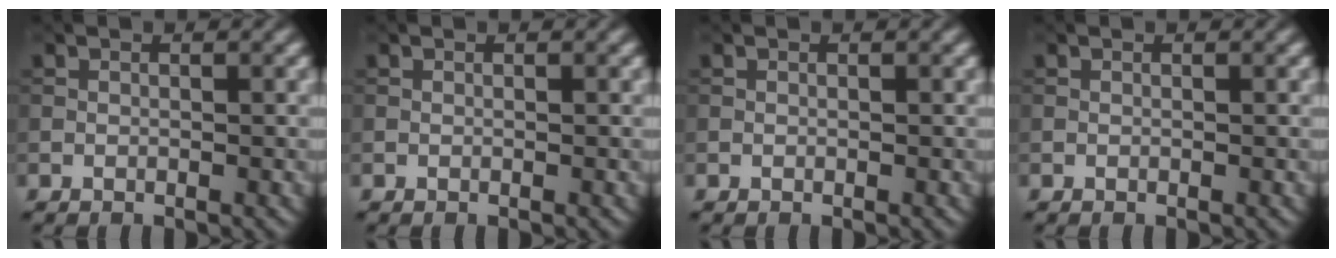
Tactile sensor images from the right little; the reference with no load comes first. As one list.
[{"total": 0.0}, {"total": 0.0}, {"total": 0.0}]